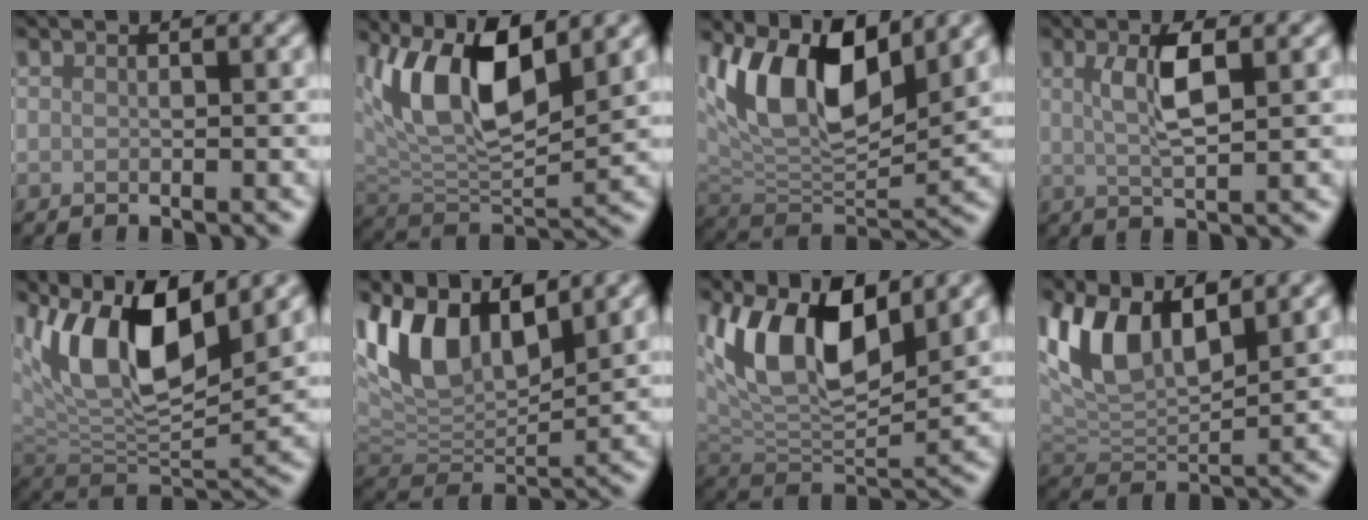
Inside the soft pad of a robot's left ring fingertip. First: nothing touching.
{"total": 10.1, "force": [3.8, 4.3, 8.4], "torque": [-0.149, -0.005, 0.065]}
{"total": 10.9, "force": [4.3, 5.0, 8.7], "torque": [-0.151, -0.005, 0.076]}
{"total": 3.8, "force": [1.0, 1.0, 3.5], "torque": [-0.067, 0.003, 0.018]}
{"total": 11.4, "force": [4.4, 4.7, 9.4], "torque": [-0.164, -0.001, 0.079]}
{"total": 9.0, "force": [4.1, 4.6, 6.5], "torque": [-0.131, -0.001, 0.076]}
{"total": 9.7, "force": [3.7, 4.5, 7.8], "torque": [-0.141, -0.011, 0.063]}
{"total": 7.3, "force": [3.2, 3.7, 5.5], "torque": [-0.111, -0.001, 0.056]}